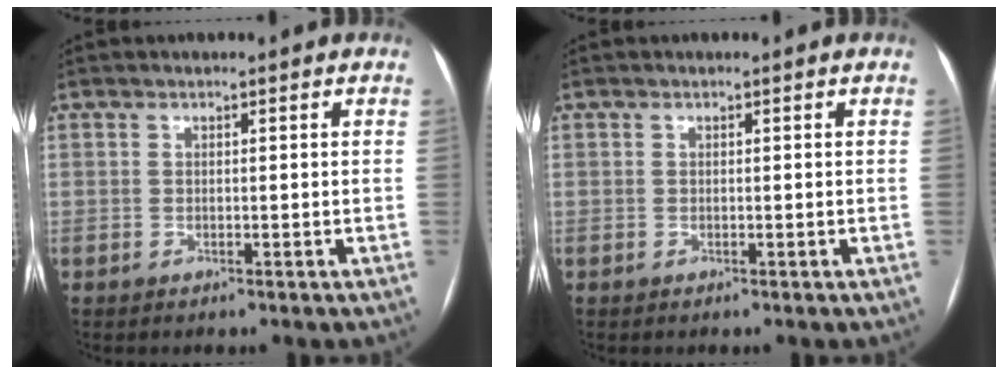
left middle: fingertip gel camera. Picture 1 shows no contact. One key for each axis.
{"total": 0.0}